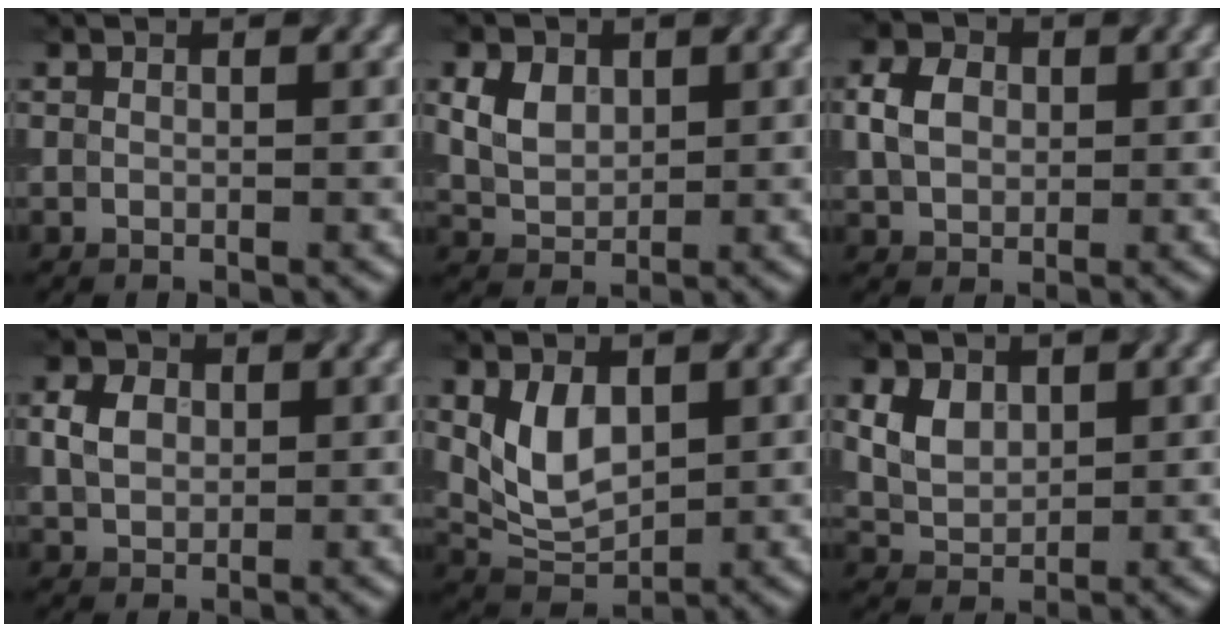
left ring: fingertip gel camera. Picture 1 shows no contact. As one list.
[{"total": 3.8, "force": [1.3, 2.6, 2.4], "torque": [-0.055, 0.012, 0.027]}, {"total": 3.5, "force": [0.2, 2.6, 2.3], "torque": [-0.054, 0.011, 0.010]}, {"total": 2.8, "force": [0.3, 2.1, 1.8], "torque": [-0.043, 0.008, 0.012]}, {"total": 4.4, "force": [0.7, 2.8, 3.3], "torque": [-0.068, 0.001, 0.023]}, {"total": 3.8, "force": [1.4, 2.7, 2.3], "torque": [-0.058, 0.013, 0.034]}]